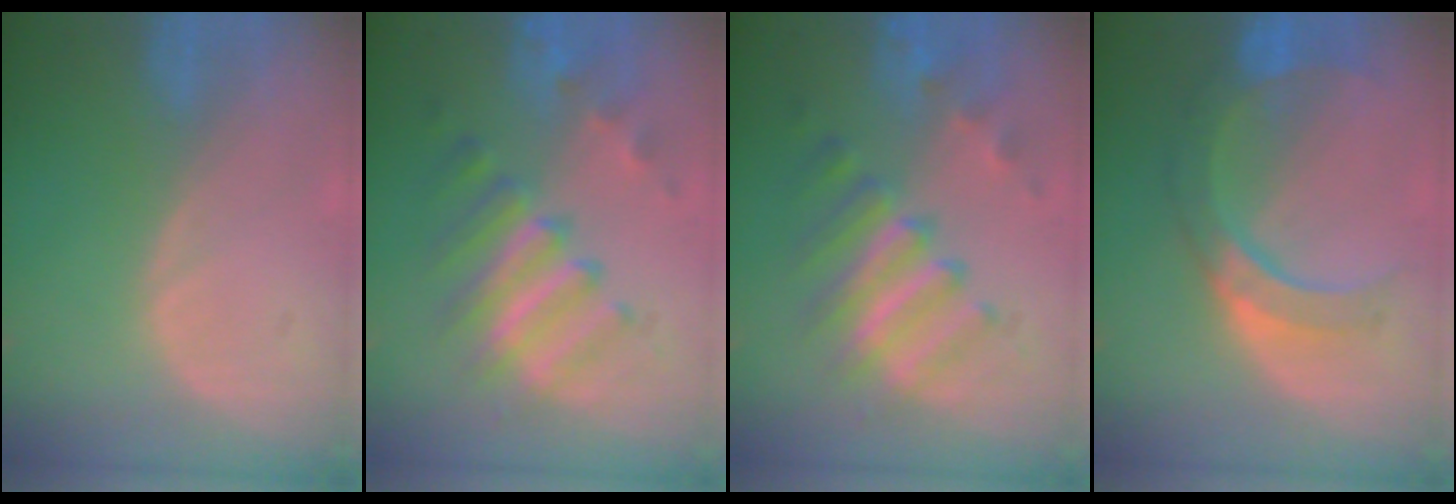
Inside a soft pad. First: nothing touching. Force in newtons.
{"total": 8.2, "press": 8.0, "slide": 1.7}
{"total": 8.2, "press": 8.0, "slide": 1.7}
{"total": 7.9, "press": 7.8, "slide": 1.7}